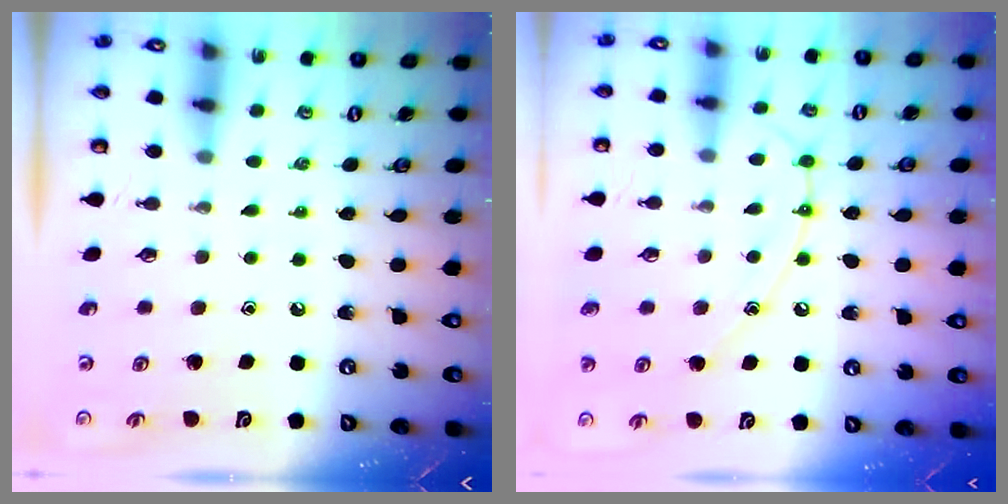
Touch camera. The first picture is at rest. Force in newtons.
{"total": 11.0, "press": 11.0, "slide": 1.0}